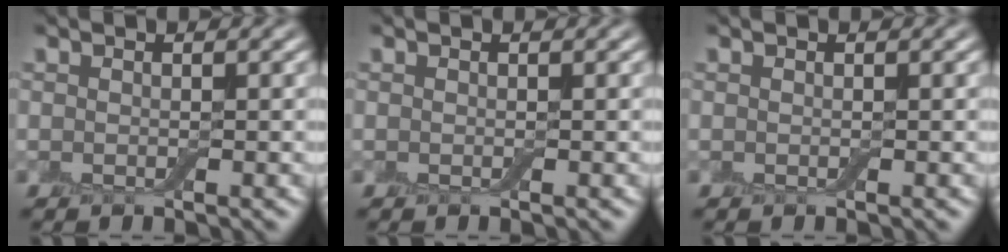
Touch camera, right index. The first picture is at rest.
{"total": 0.0}
{"total": 0.0}